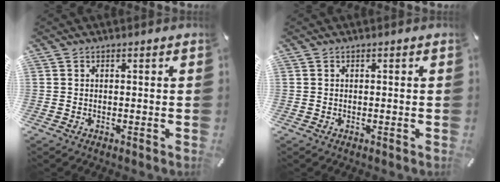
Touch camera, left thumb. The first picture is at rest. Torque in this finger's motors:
{"motor_torque": [0.00, 0.00, -0.01, 0.00, 0.00]}